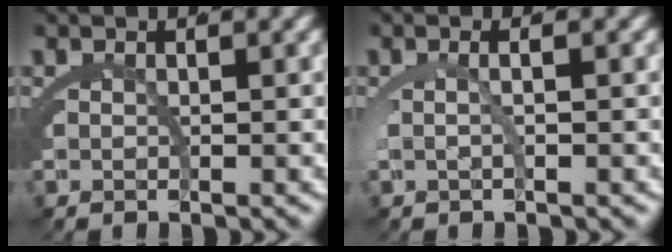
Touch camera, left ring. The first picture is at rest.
{"total": 1.7, "force": [-0.1, -0.1, 1.7], "torque": [-0.035, 0.001, -0.001]}